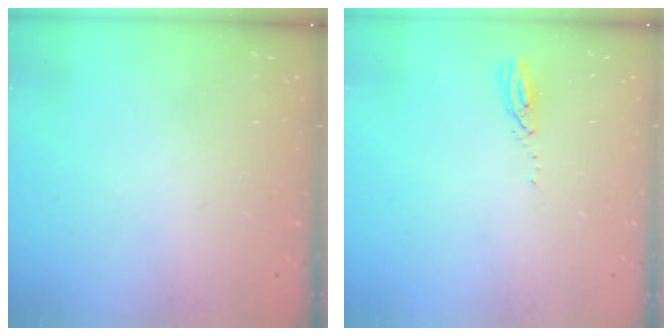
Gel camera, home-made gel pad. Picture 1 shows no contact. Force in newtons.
{"total": 3.0, "press": 3.0, "slide": 0.1}